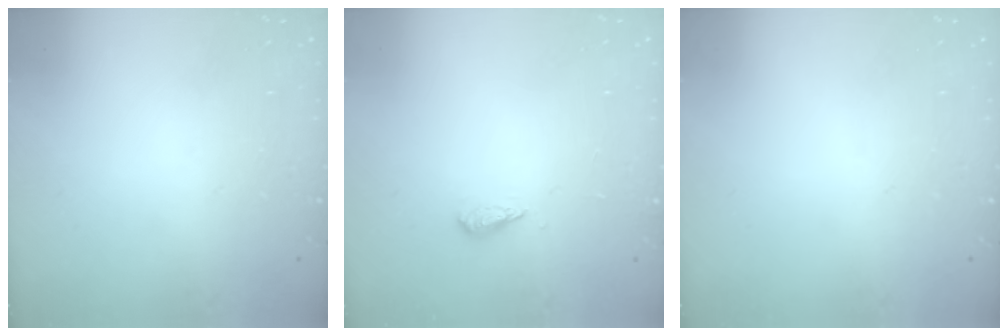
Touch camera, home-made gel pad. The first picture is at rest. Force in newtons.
{"total": 2.7, "press": 2.6, "slide": 0.4}
{"total": 0.0}